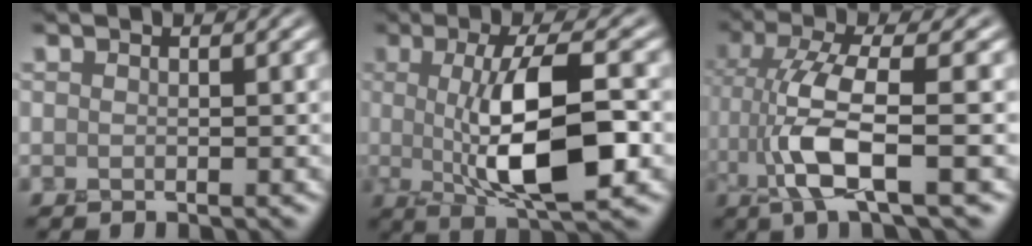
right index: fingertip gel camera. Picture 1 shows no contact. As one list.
[{"total": 9.0, "force": [-0.1, 2.3, 8.7], "torque": [-0.142, -0.001, 0.001]}, {"total": 6.6, "force": [-0.5, 1.4, 6.4], "torque": [-0.141, 0.006, -0.010]}]